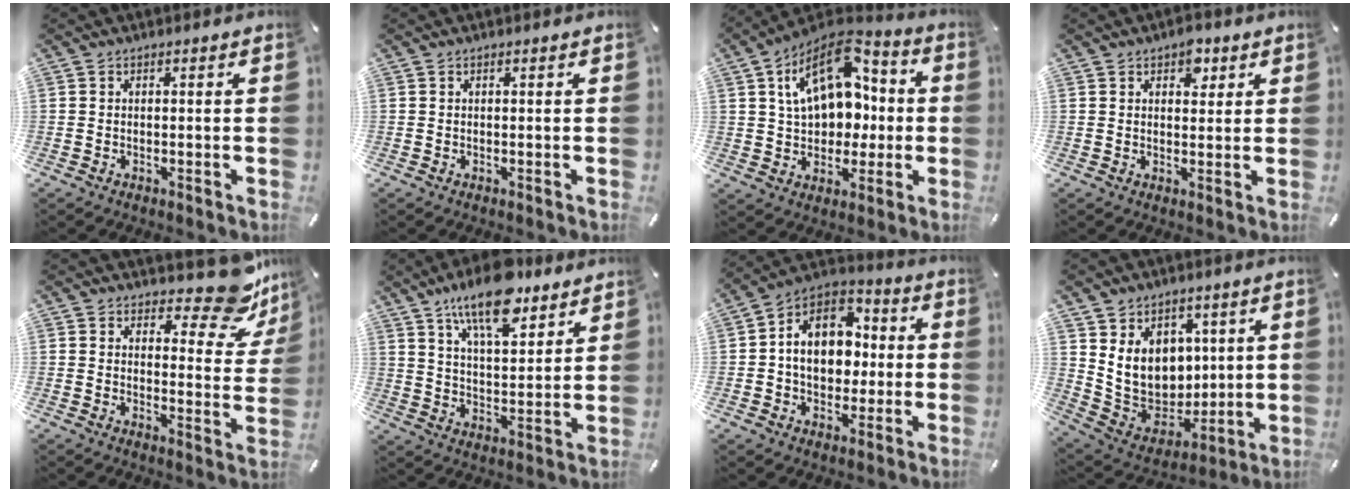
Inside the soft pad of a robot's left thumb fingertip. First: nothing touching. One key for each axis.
{"total": 0.0}
{"total": 18.2, "fx": 5.0, "fy": 12.7, "fz": 12.0, "tx": -0.201, "ty": -0.024, "tz": 0.092}
{"total": 4.5, "fx": 2.4, "fy": 2.9, "fz": 2.4, "tx": -0.014, "ty": -0.009, "tz": 0.035}
{"total": 12.3, "fx": 9.4, "fy": 4.6, "fz": 6.5, "tx": -0.073, "ty": -0.082, "tz": 0.161}
{"total": 15.0, "fx": 10.9, "fy": 6.1, "fz": 8.4, "tx": -0.143, "ty": -0.052, "tz": 0.190}
{"total": 13.3, "fx": 0.0, "fy": 10.7, "fz": 7.8, "tx": -0.138, "ty": 0.003, "tz": 0.002}
{"total": 13.0, "fx": 4.1, "fy": 11.4, "fz": 4.8, "tx": -0.093, "ty": -0.034, "tz": 0.091}